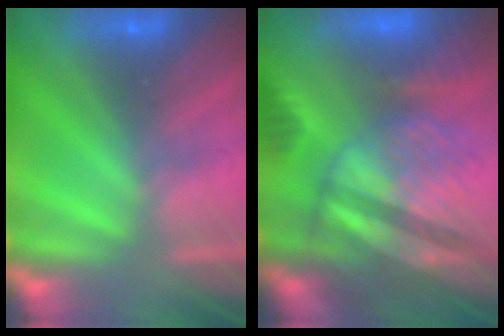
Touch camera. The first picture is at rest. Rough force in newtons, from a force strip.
{"total": 6.1}